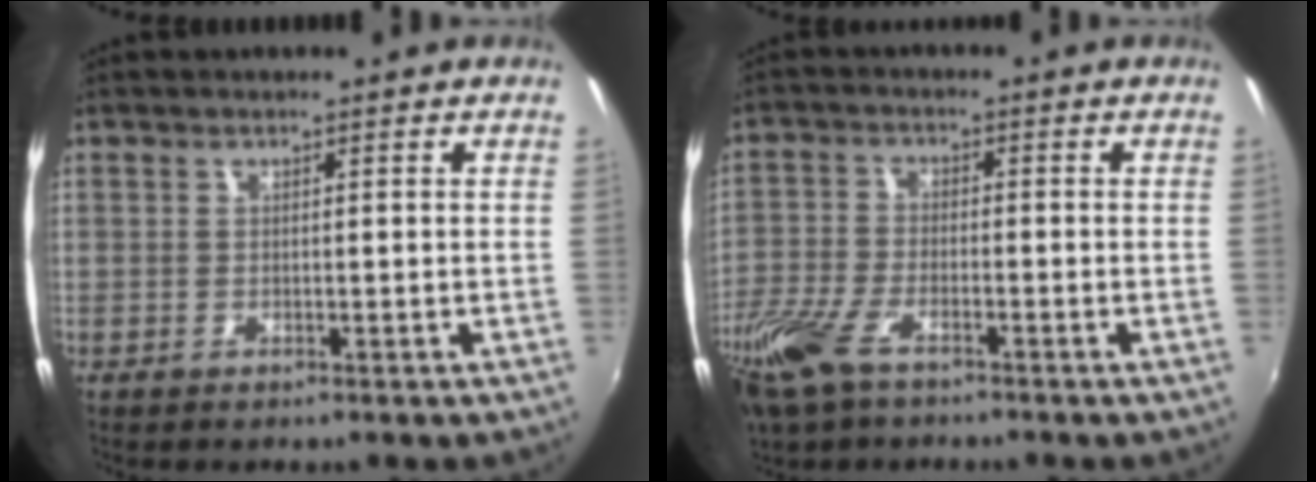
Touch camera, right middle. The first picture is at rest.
{"total": 11.0, "force": [-7.0, 4.6, 7.1], "torque": [-0.177, -0.025, -0.146]}